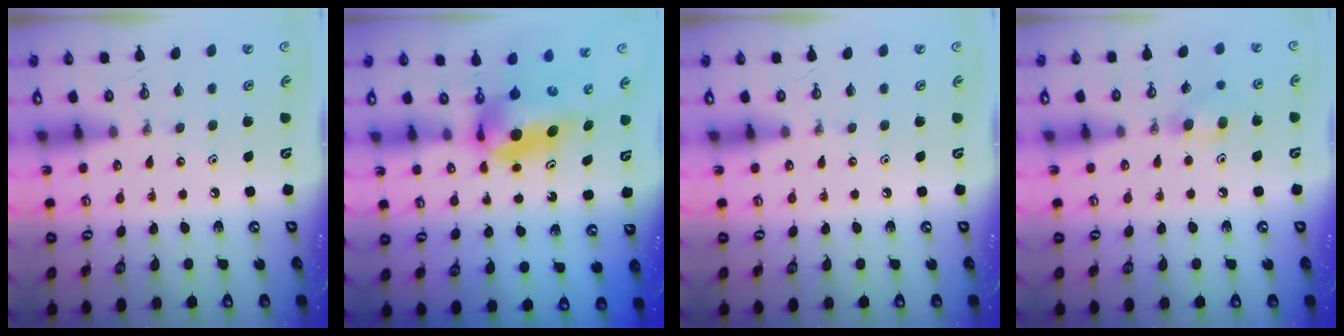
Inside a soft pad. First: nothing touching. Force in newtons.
{"total": 6.1, "press": 6.0, "slide": 1.0}
{"total": 0.0}
{"total": 7.0, "press": 6.8, "slide": 1.5}